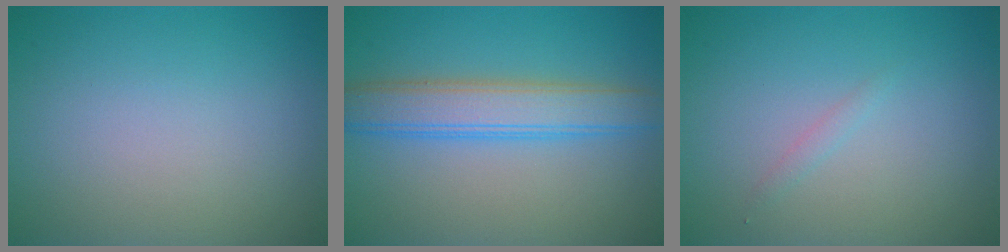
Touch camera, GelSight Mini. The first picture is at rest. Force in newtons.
{"total": 4.8, "press": 4.8, "slide": 0.1}
{"total": 0.7, "press": 0.7, "slide": 0.1}